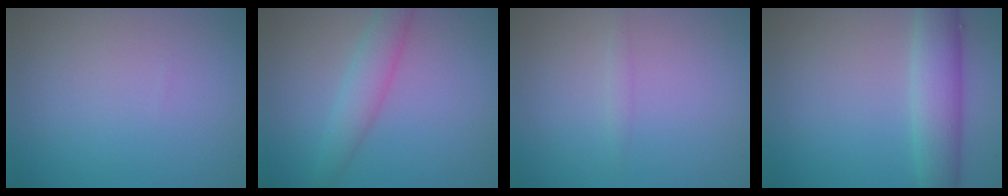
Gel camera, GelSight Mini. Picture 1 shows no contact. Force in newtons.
{"total": 3.1, "press": 3.0, "slide": 0.2}
{"total": 0.7, "press": 0.7, "slide": 0.0}
{"total": 4.8, "press": 4.8, "slide": 0.1}